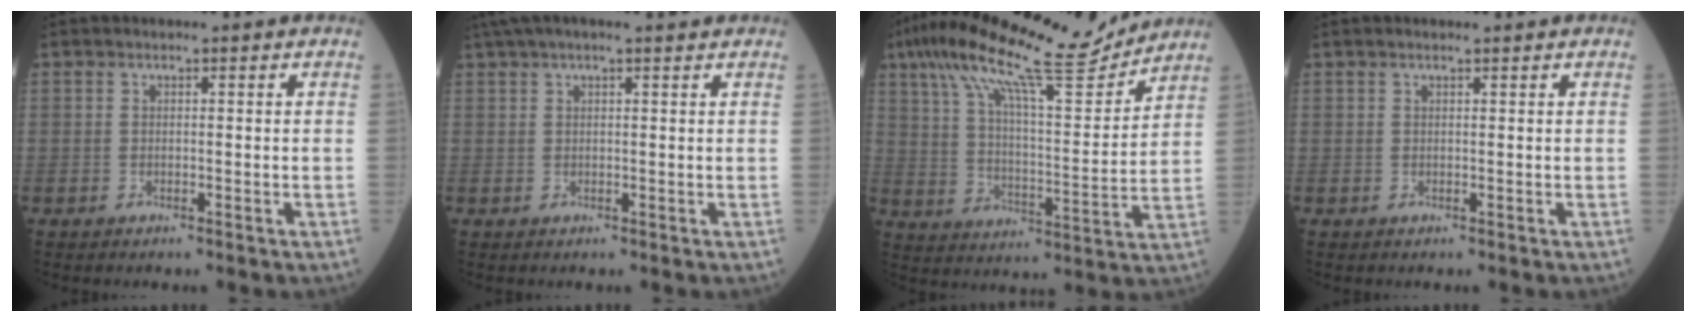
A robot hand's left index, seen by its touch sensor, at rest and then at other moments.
{"total": 7.8, "force": [6.3, 0.7, 4.5], "torque": [-0.079, 0.046, 0.093]}
{"total": 18.5, "force": [15.3, 2.0, 10.3], "torque": [-0.186, 0.018, 0.245]}
{"total": 1.0, "force": [0.8, 0.0, 0.6], "torque": [-0.012, 0.009, 0.015]}